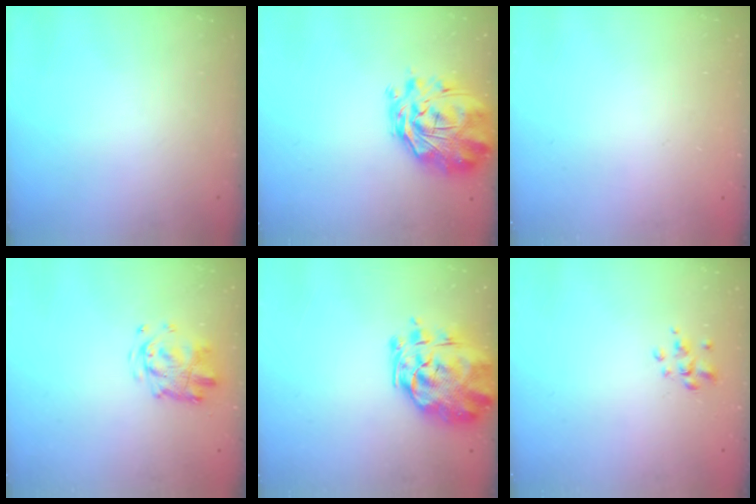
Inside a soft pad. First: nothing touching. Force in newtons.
{"total": 3.8, "press": 3.4, "slide": 1.8}
{"total": 1.8, "press": 1.8, "slide": 0.2}
{"total": 3.8, "press": 3.8, "slide": 0.5}
{"total": 7.0, "press": 6.5, "slide": 2.7}
{"total": 1.5, "press": 1.5, "slide": 0.5}